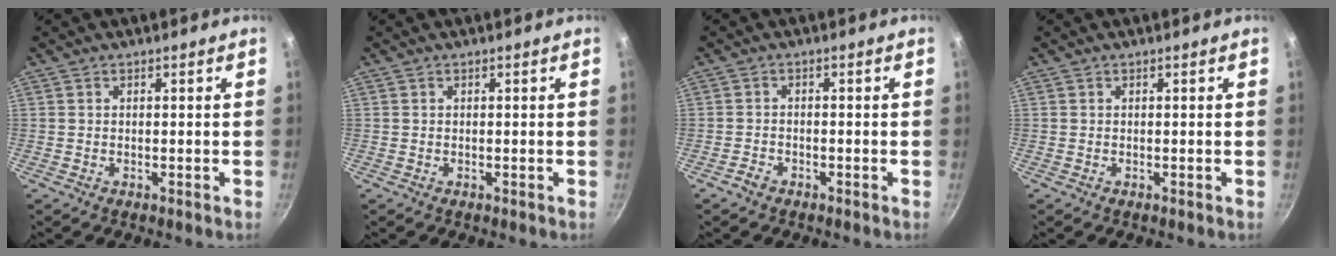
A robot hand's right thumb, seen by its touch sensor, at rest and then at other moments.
{"total": 0.0}
{"total": 1.8, "force": [-1.4, 0.9, 0.6], "torque": [-0.016, 0.018, -0.028]}
{"total": 0.0}